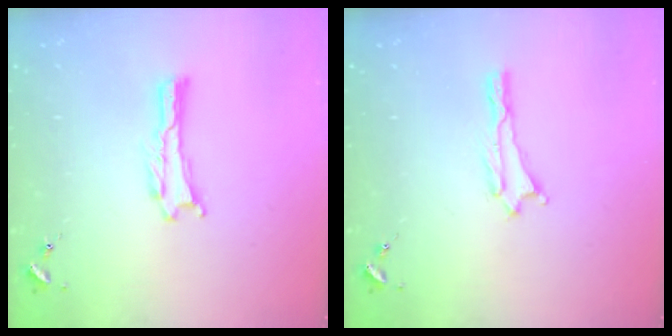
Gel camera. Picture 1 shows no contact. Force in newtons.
{"total": 0.0}